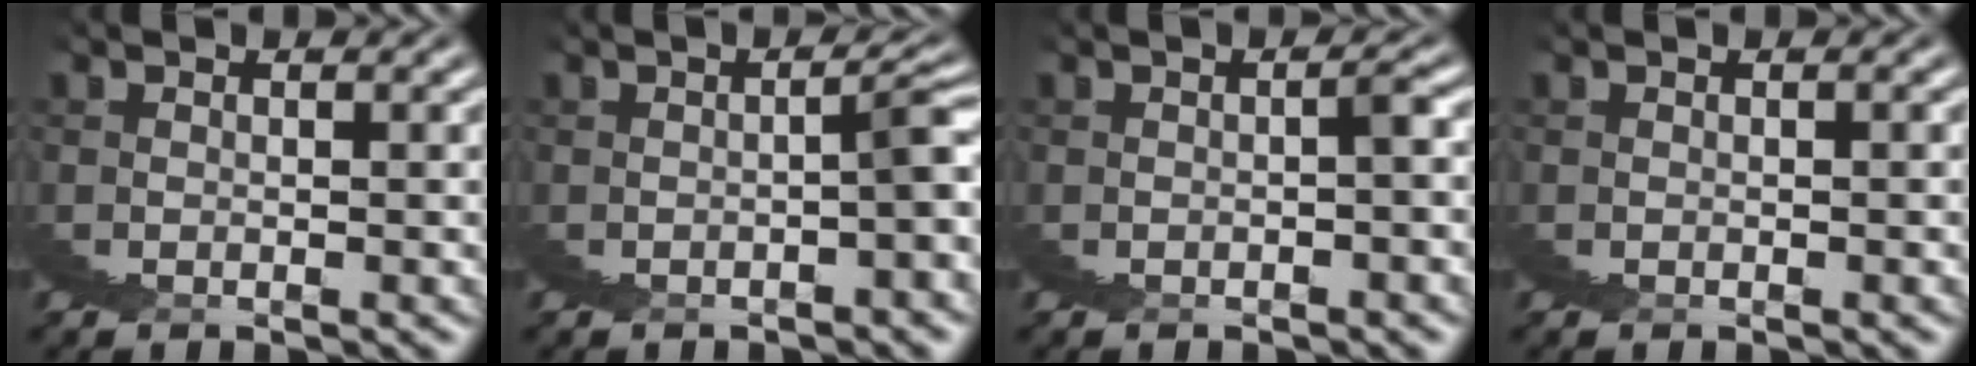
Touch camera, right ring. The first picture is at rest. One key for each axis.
{"total": 1.6, "fx": -1.1, "fy": -0.5, "fz": 1.0, "tx": -0.019, "ty": 0.010, "tz": -0.015}
{"total": 0.6, "fx": -0.4, "fy": -0.4, "fz": -0.1, "tx": -0.002, "ty": 0.008, "tz": -0.008}
{"total": 0.0}